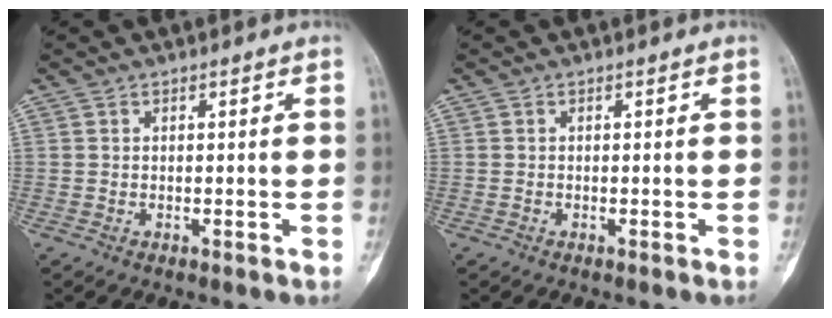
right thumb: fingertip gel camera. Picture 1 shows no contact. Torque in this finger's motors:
{"motor_torque": [0.11, 0.05, 0.02, 0.02, 0.01]}